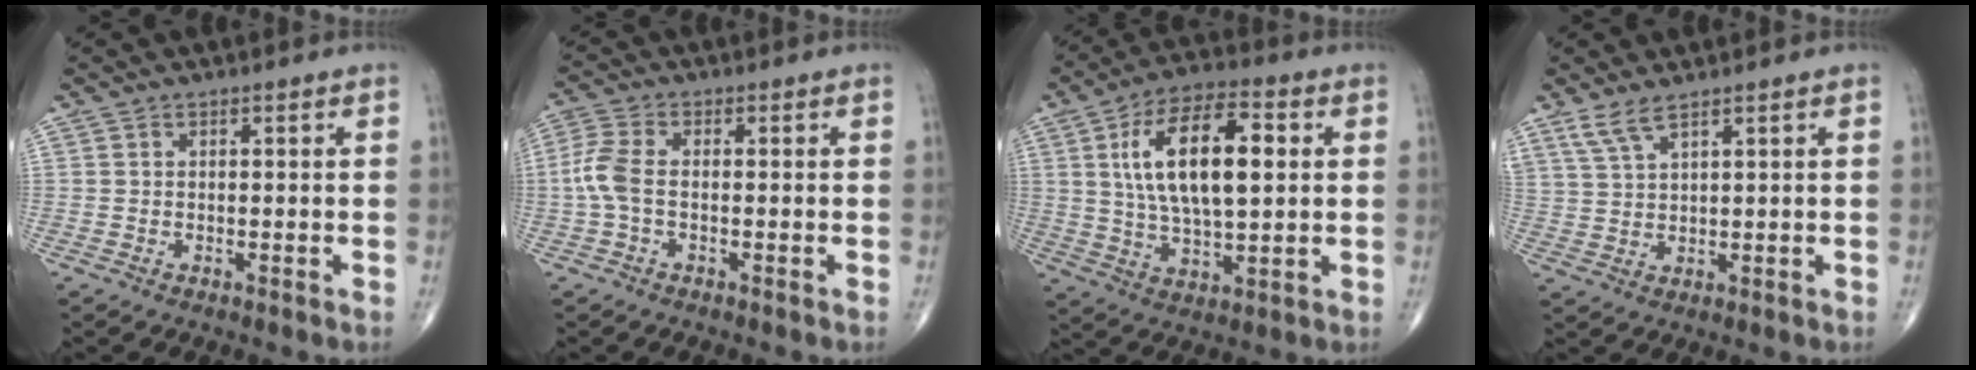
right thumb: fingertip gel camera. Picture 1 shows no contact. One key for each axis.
{"total": 5.1, "fx": -0.7, "fy": 2.6, "fz": 4.4, "tx": -0.119, "ty": 0.012, "tz": -0.023}
{"total": 17.4, "fx": 3.4, "fy": 7.8, "fz": 15.2, "tx": -0.258, "ty": 0.005, "tz": 0.059}
{"total": 4.1, "fx": 3.1, "fy": 0.9, "fz": 2.6, "tx": -0.064, "ty": -0.010, "tz": 0.072}